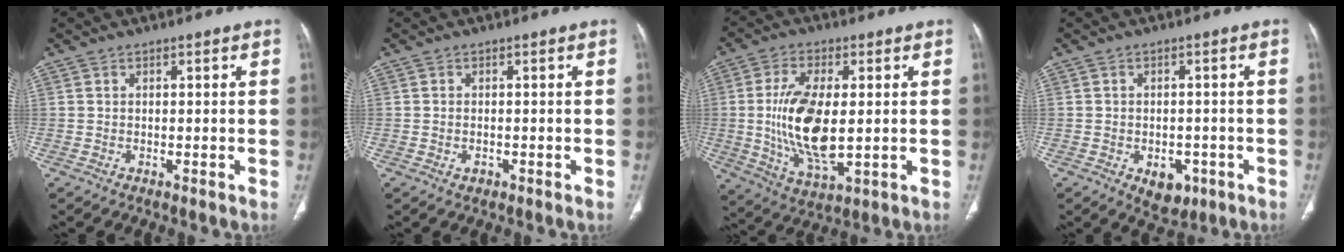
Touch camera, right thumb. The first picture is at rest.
{"total": 1.3, "force": [-0.5, 0.9, 0.7], "torque": [-0.012, 0.005, -0.005]}
{"total": 14.8, "force": [0.0, 6.7, 13.2], "torque": [-0.258, -0.018, 0.009]}
{"total": 5.6, "force": [-2.3, 3.8, 3.4], "torque": [-0.025, 0.010, -0.020]}